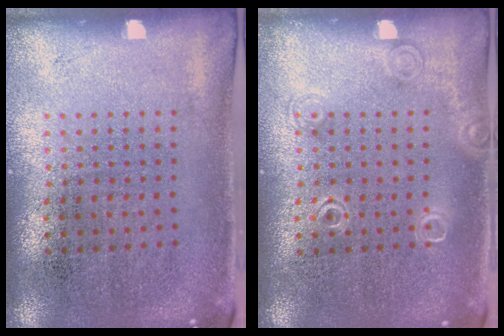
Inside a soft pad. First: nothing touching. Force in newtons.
{"total": 1.2, "press": 1.2, "slide": 0.2}